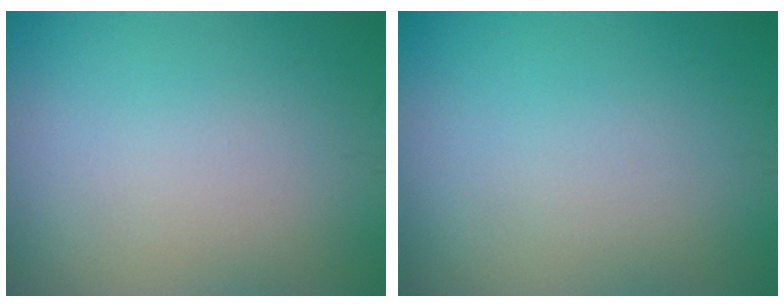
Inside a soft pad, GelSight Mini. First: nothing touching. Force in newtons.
{"total": 0.0}